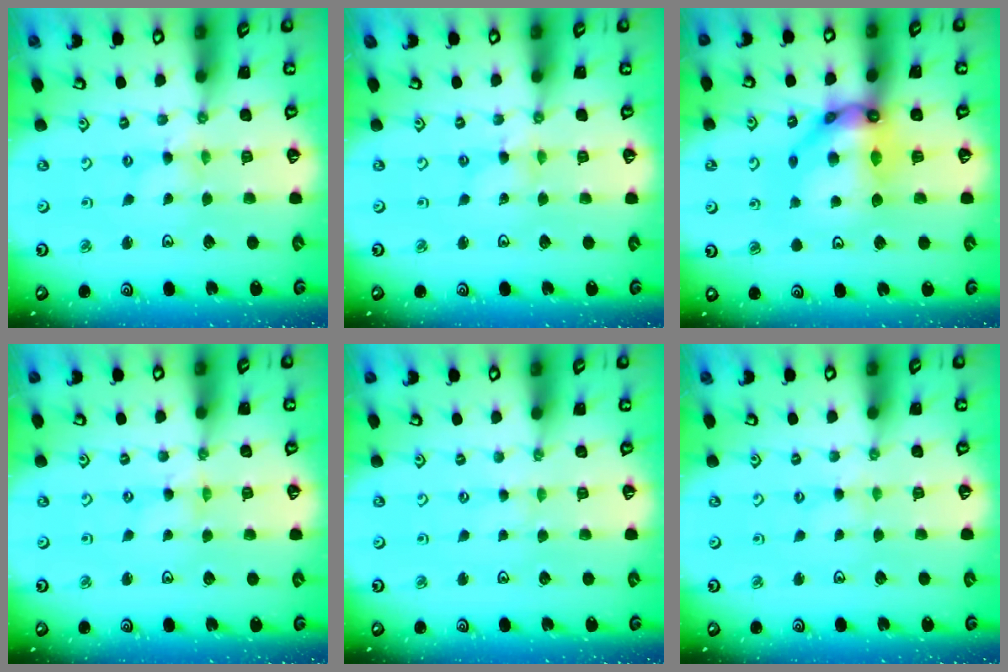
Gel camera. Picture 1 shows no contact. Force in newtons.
{"total": 1.1, "press": 1.1, "slide": 0.1}
{"total": 14.9, "press": 14.8, "slide": 1.3}
{"total": 1.1, "press": 1.1, "slide": 0.2}
{"total": 0.7, "press": 0.6, "slide": 0.1}
{"total": 1.0, "press": 0.9, "slide": 0.2}